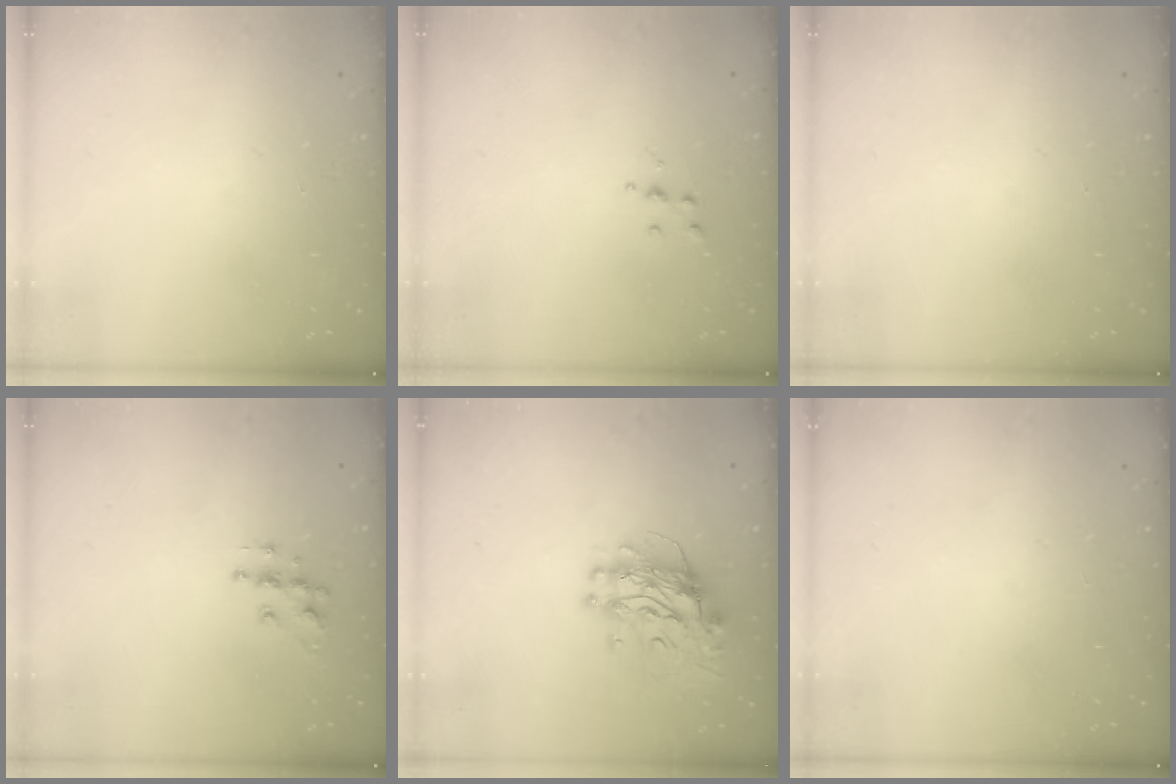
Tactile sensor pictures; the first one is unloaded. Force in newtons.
{"total": 3.5, "press": 3.5, "slide": 0.3}
{"total": 0.0}
{"total": 7.3, "press": 7.3, "slide": 0.2}
{"total": 11.4, "press": 11.4, "slide": 1.0}
{"total": 0.0}